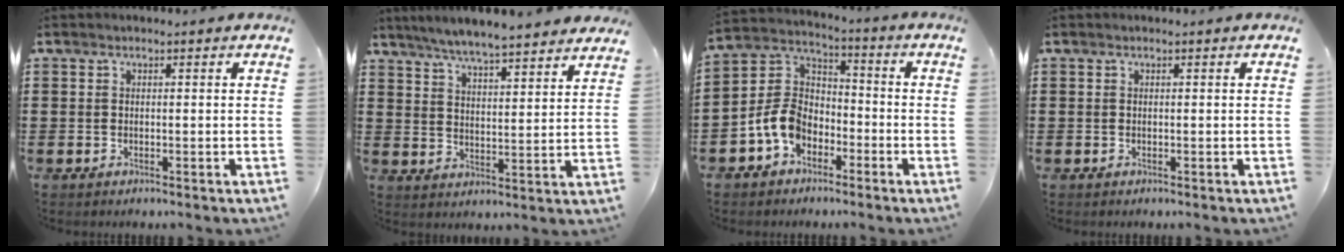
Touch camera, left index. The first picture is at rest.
{"total": 5.5, "force": [5.3, -0.3, 1.3], "torque": [-0.047, -0.028, 0.092]}
{"total": 8.2, "force": [-4.0, 5.8, 4.1], "torque": [-0.126, 0.005, -0.087]}
{"total": 0.0}